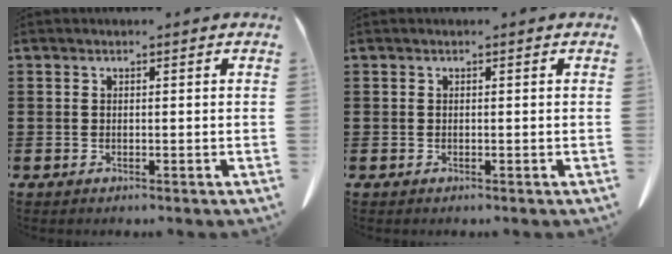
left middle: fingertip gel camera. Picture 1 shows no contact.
{"total": 0.0}